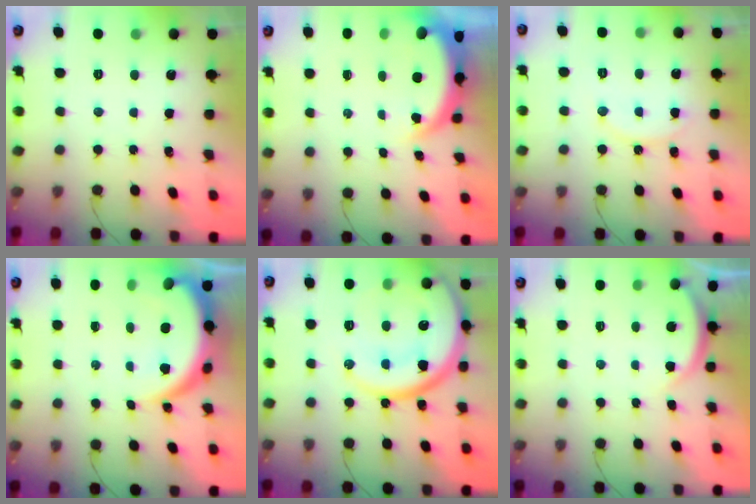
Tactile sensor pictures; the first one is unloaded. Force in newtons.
{"total": 4.4, "press": 4.3, "slide": 0.8}
{"total": 8.5, "press": 8.5, "slide": 0.6}
{"total": 9.6, "press": 9.6, "slide": 1.0}
{"total": 24.3, "press": 24.2, "slide": 2.4}
{"total": 3.3, "press": 3.3, "slide": 0.6}